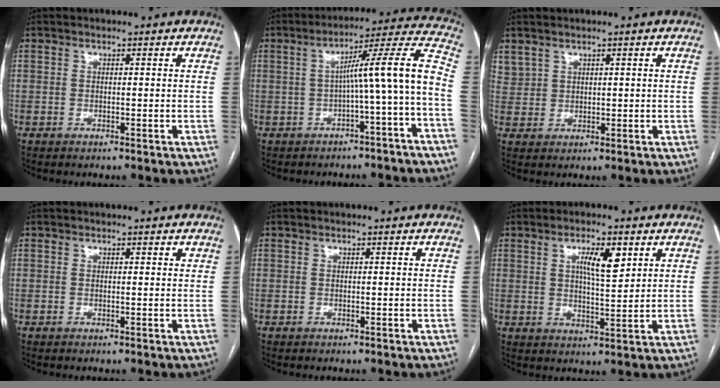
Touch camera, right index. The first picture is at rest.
{"total": 11.4, "force": [-2.5, -0.7, 11.1], "torque": [-0.150, 0.036, -0.037]}
{"total": 3.4, "force": [2.4, 2.2, 0.7], "torque": [-0.014, 0.007, 0.059]}
{"total": 0.6, "force": [0.5, 0.2, 0.4], "torque": [-0.005, 0.001, 0.002]}
{"total": 0.0}
{"total": 6.0, "force": [2.5, 1.4, 5.3], "torque": [-0.092, 0.003, 0.045]}